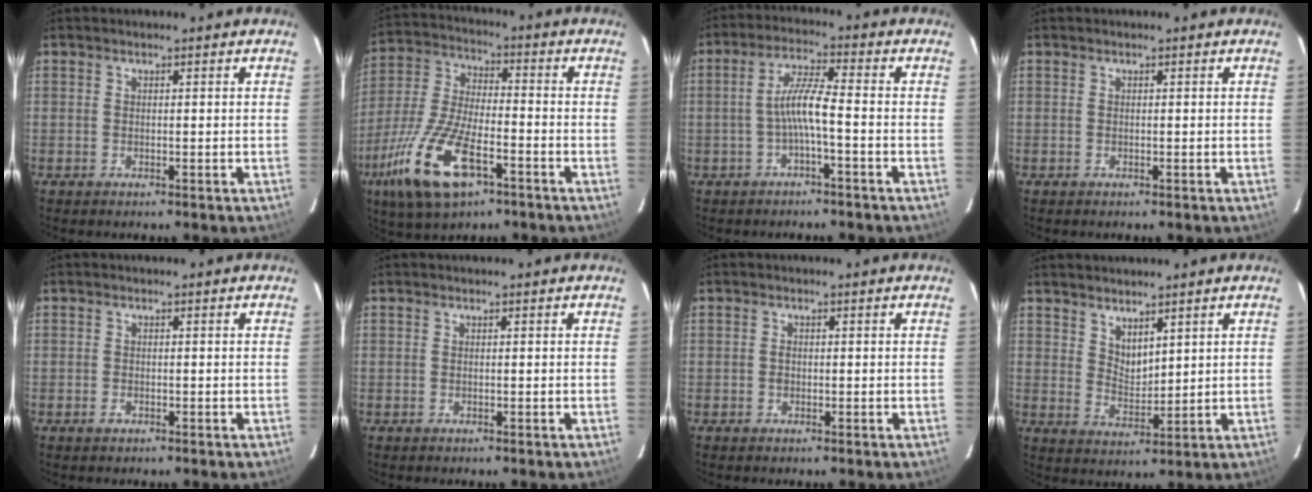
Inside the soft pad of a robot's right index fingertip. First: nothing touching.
{"total": 17.6, "force": [-8.9, 6.7, 13.6], "torque": [-0.302, -0.028, -0.171]}
{"total": 5.5, "force": [-1.9, 0.1, 5.1], "torque": [-0.111, 0.012, -0.034]}
{"total": 0.0}
{"total": 0.9, "force": [-0.5, 0.5, 0.4], "torque": [-0.007, 0.001, -0.009]}
{"total": 0.0}
{"total": 0.9, "force": [-0.2, 0.7, 0.5], "torque": [-0.009, 0.003, -0.004]}
{"total": 4.6, "force": [3.6, 2.0, 2.1], "torque": [-0.031, -0.005, 0.069]}